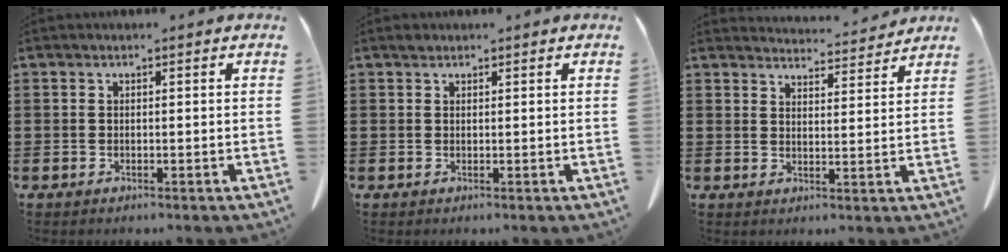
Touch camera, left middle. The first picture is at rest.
{"total": 0.6, "force": [0.5, 0.3, 0.1], "torque": [-0.005, 0.002, 0.010]}
{"total": 4.5, "force": [4.5, 0.1, 0.4], "torque": [-0.013, -0.026, 0.079]}